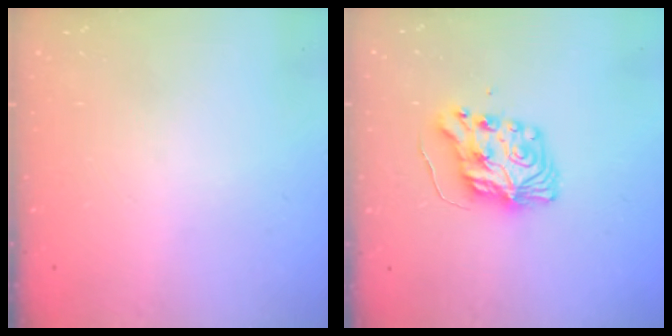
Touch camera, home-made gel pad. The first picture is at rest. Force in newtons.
{"total": 8.5, "press": 8.5, "slide": 0.6}